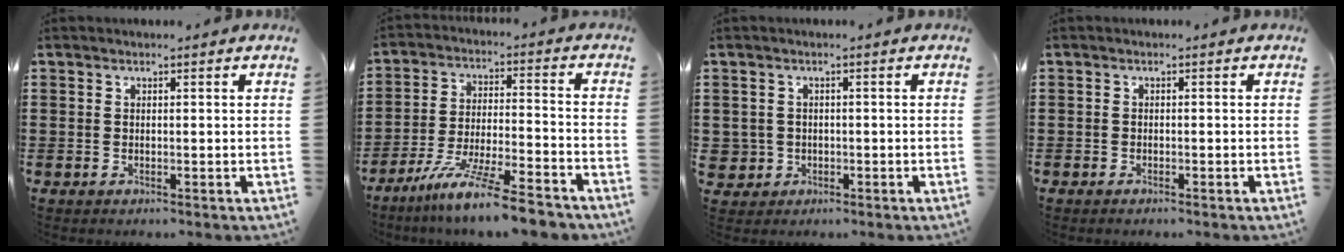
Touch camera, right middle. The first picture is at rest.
{"total": 11.2, "force": [-9.3, 0.4, 6.3], "torque": [-0.119, 0.007, -0.181]}
{"total": 2.1, "force": [-0.4, 2.0, 0.2], "torque": [-0.015, 0.006, -0.011]}
{"total": 0.6, "force": [-0.6, 0.2, 0.1], "torque": [-0.003, 0.000, -0.012]}